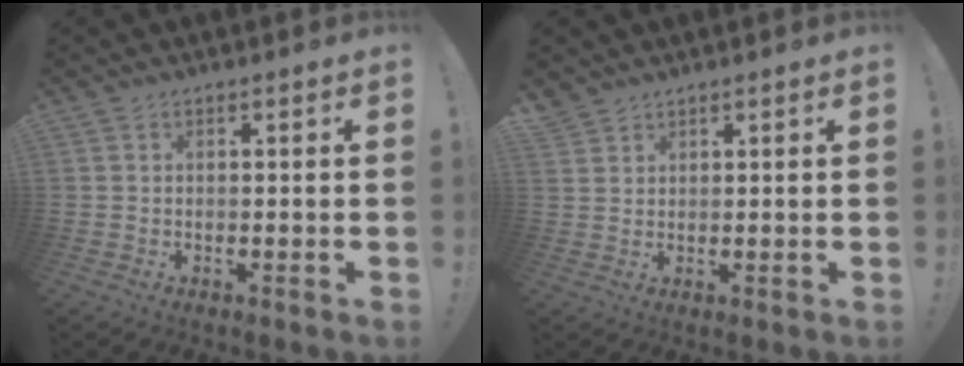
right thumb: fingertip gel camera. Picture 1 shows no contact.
{"total": 2.5, "force": [2.2, 1.1, 0.3], "torque": [-0.005, -0.014, 0.043]}